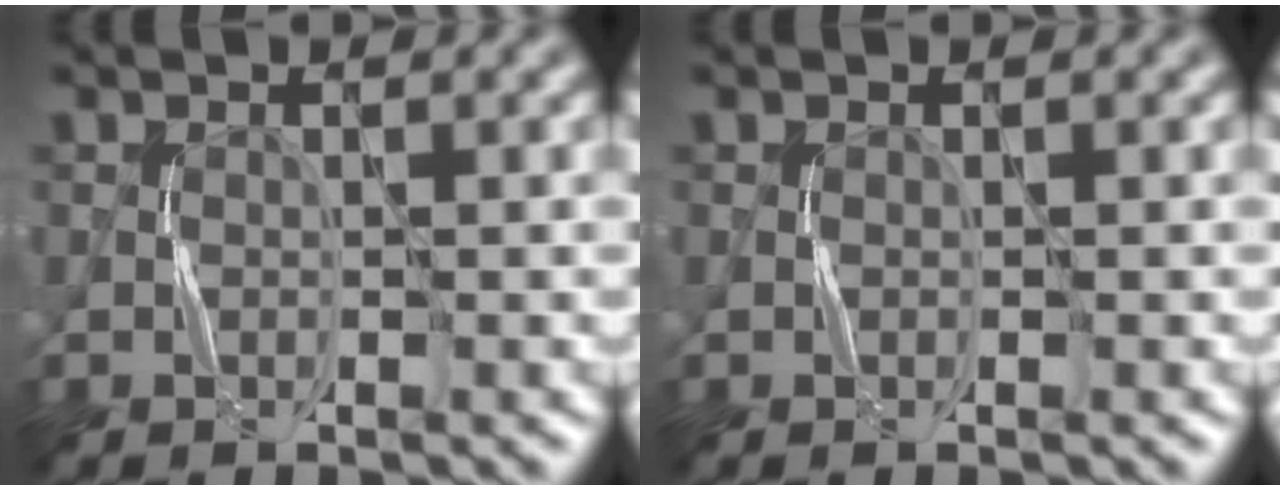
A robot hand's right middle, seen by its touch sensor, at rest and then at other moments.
{"total": 0.0}